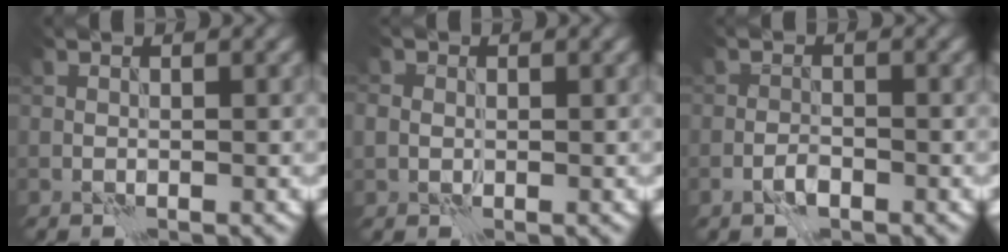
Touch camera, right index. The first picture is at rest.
{"total": 1.6, "force": [0.2, 1.4, 0.7], "torque": [-0.016, 0.002, 0.002]}
{"total": 1.5, "force": [-0.9, 0.7, 1.0], "torque": [-0.019, 0.003, -0.021]}